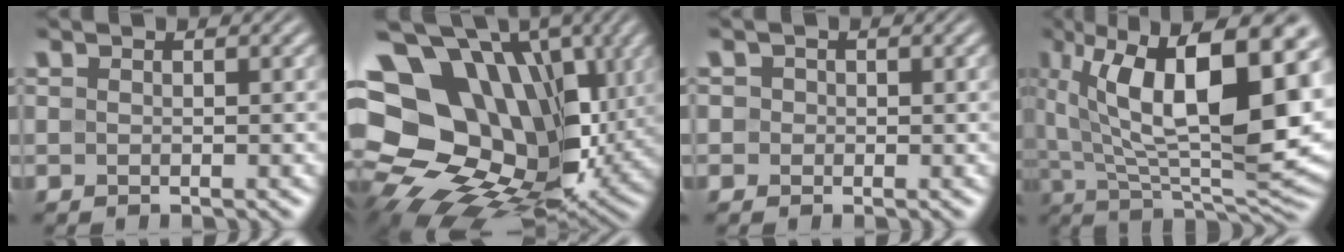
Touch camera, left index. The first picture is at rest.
{"total": 21.1, "force": [3.2, 15.3, 14.2], "torque": [-0.268, 0.022, 0.073]}
{"total": 1.1, "force": [0.2, 1.1, 0.3], "torque": [0.004, 0.003, -0.006]}
{"total": 15.7, "force": [4.1, 6.0, 13.9], "torque": [-0.226, 0.007, 0.061]}